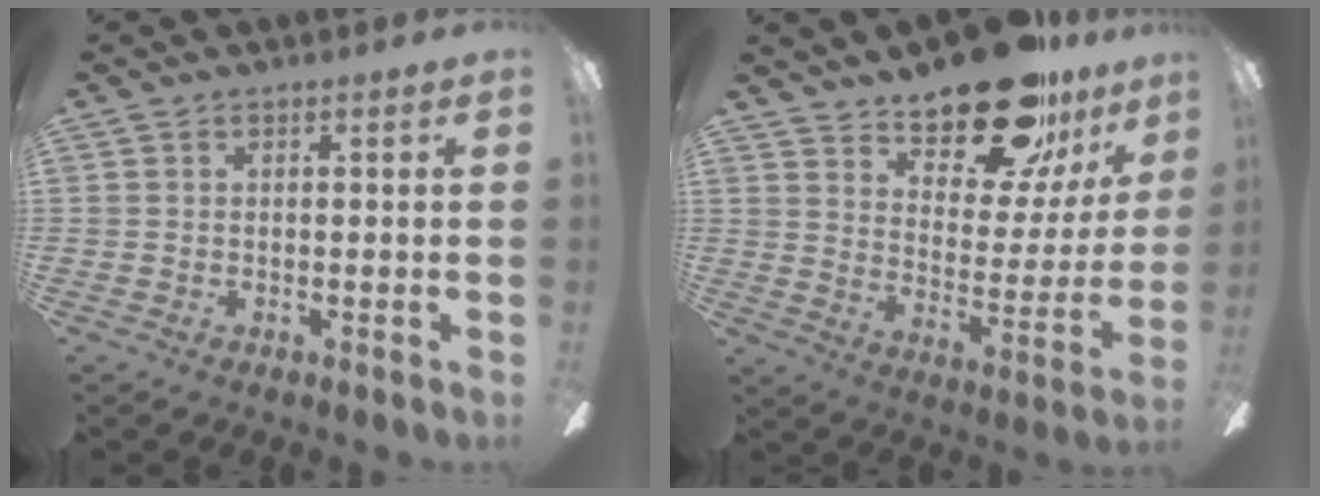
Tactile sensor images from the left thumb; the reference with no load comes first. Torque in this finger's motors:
{"motor_torque": [0.38, 0.38, 1.50, -1.24, 0.18]}